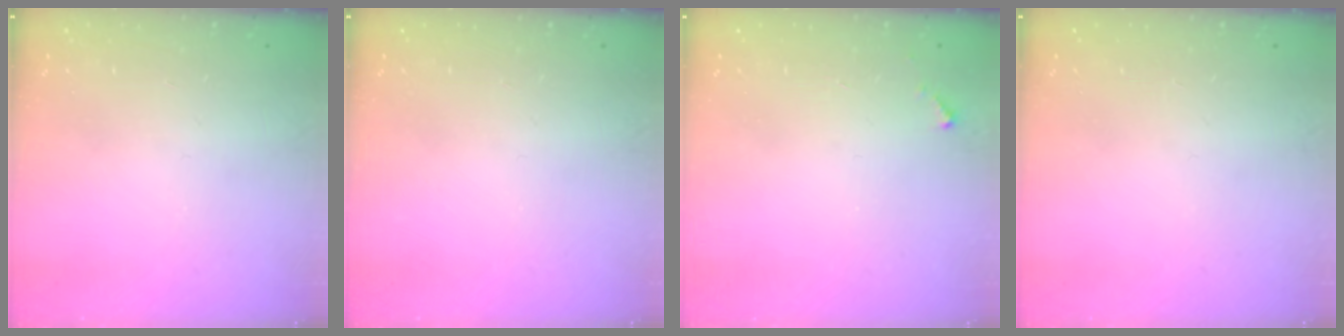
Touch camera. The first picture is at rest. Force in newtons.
{"total": 0.0}
{"total": 2.8, "press": 2.8, "slide": 0.1}
{"total": 0.0}